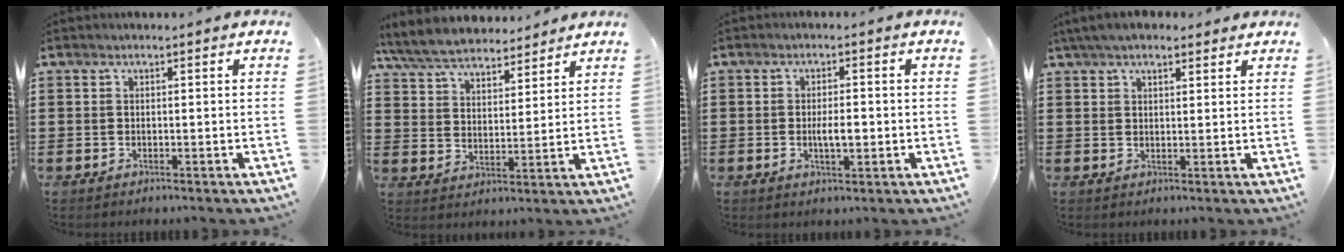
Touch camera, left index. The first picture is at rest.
{"total": 6.8, "force": [6.3, 1.5, 2.0], "torque": [-0.066, -0.023, 0.114]}
{"total": 3.4, "force": [-0.3, 1.2, 3.2], "torque": [-0.050, -0.002, -0.007]}
{"total": 4.3, "force": [3.4, 1.3, 2.2], "torque": [-0.051, 0.004, 0.064]}